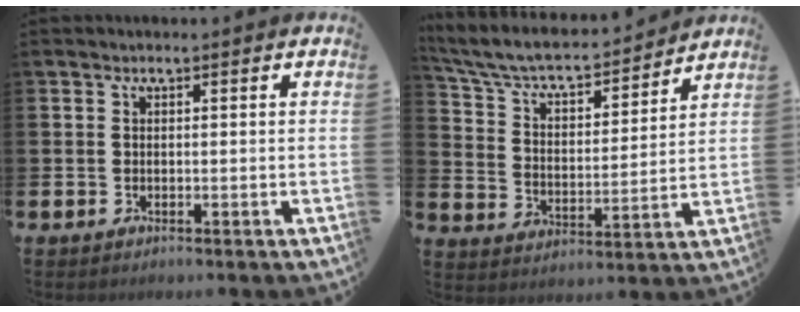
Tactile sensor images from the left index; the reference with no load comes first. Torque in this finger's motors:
{"motor_torque": [1.08, -1.05, 0.17, 0.07]}